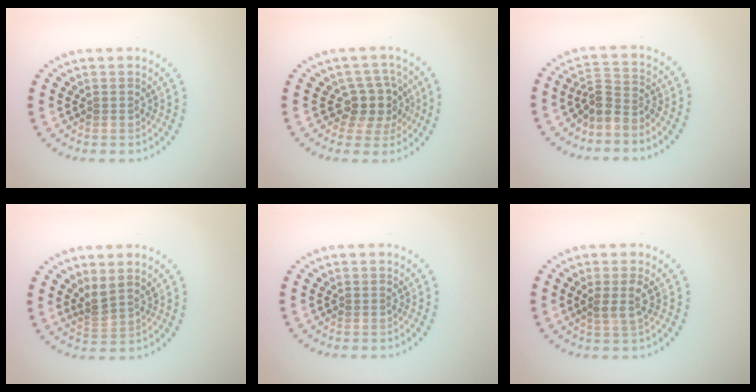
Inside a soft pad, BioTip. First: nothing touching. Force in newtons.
{"total": 3.4, "press": 2.6, "slide": 2.2}
{"total": 2.9, "press": 2.1, "slide": 2.0}
{"total": 1.9, "press": 1.4, "slide": 1.2}
{"total": 0.0}
{"total": 1.9, "press": 1.5, "slide": 1.1}